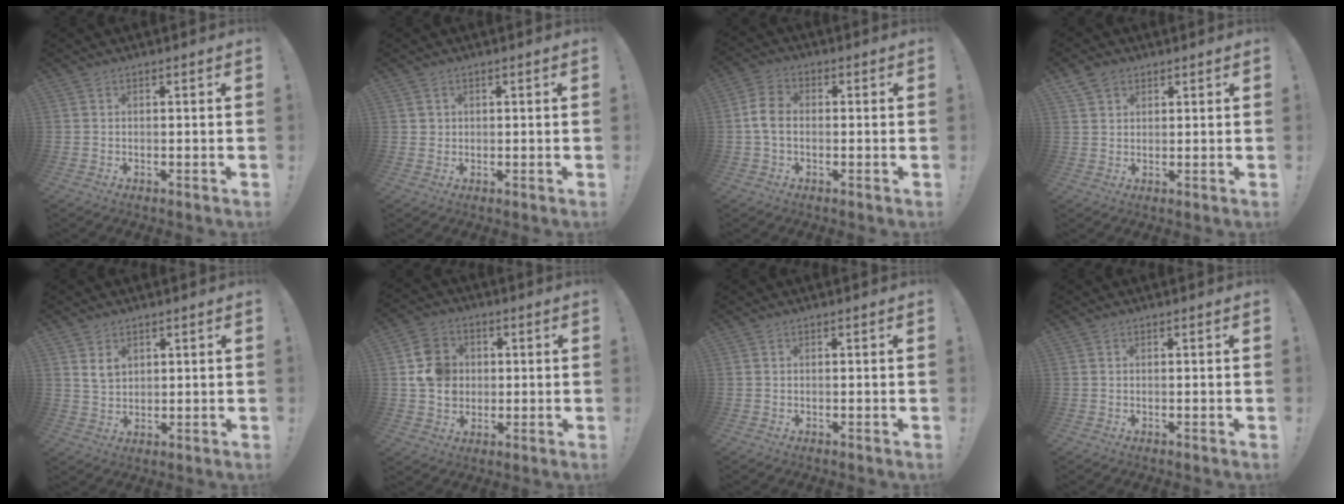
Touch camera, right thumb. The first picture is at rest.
{"total": 1.6, "force": [0.7, 1.4, 0.3], "torque": [0.000, -0.002, 0.011]}
{"total": 7.0, "force": [-0.7, 4.9, 5.0], "torque": [-0.103, 0.013, -0.009]}
{"total": 4.6, "force": [2.9, 3.2, 1.4], "torque": [-0.027, -0.008, 0.056]}
{"total": 5.1, "force": [2.5, 3.7, 2.5], "torque": [-0.036, -0.005, 0.047]}
{"total": 12.0, "force": [1.6, 10.7, 5.3], "torque": [-0.076, 0.000, 0.036]}
{"total": 0.0}
{"total": 0.0}